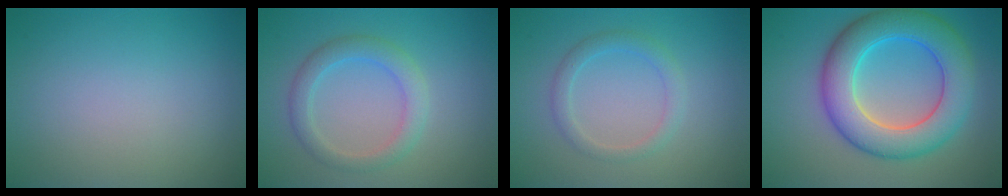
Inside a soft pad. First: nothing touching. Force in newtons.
{"total": 2.9, "press": 2.9, "slide": 0.4}
{"total": 2.0, "press": 1.9, "slide": 0.1}
{"total": 8.7, "press": 8.7, "slide": 0.2}